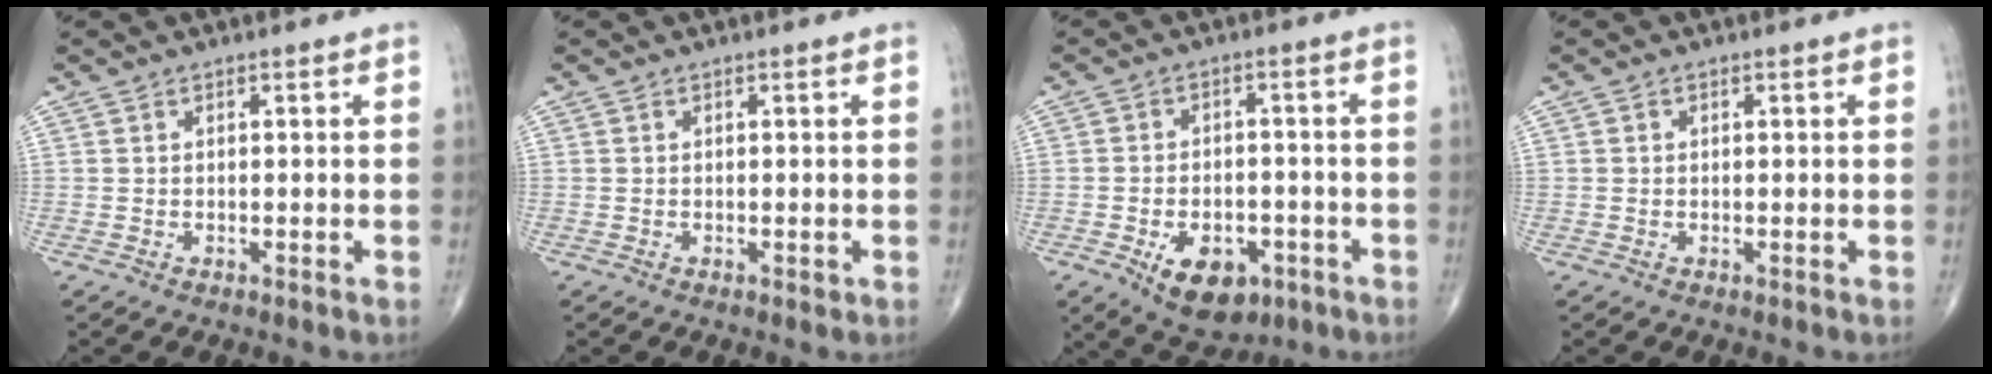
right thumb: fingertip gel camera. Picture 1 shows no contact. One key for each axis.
{"total": 0.5, "fx": -0.1, "fy": 0.4, "fz": 0.3, "tx": -0.004, "ty": -0.001, "tz": -0.002}
{"total": 10.6, "fx": -4.6, "fy": 6.6, "fz": 6.9, "tx": -0.085, "ty": 0.017, "tz": -0.060}
{"total": 0.6, "fx": 0.1, "fy": 0.6, "fz": 0.2, "tx": 0.002, "ty": 0.001, "tz": 0.000}